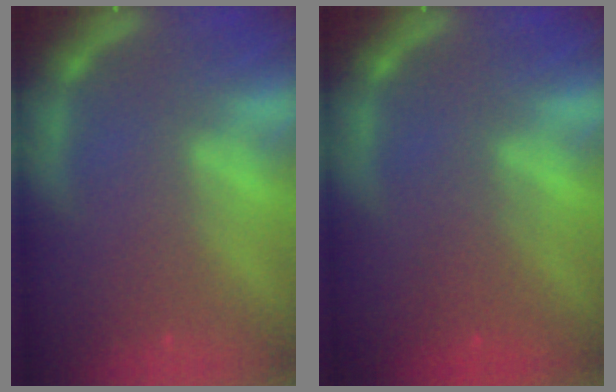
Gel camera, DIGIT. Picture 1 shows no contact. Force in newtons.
{"total": 2.5}